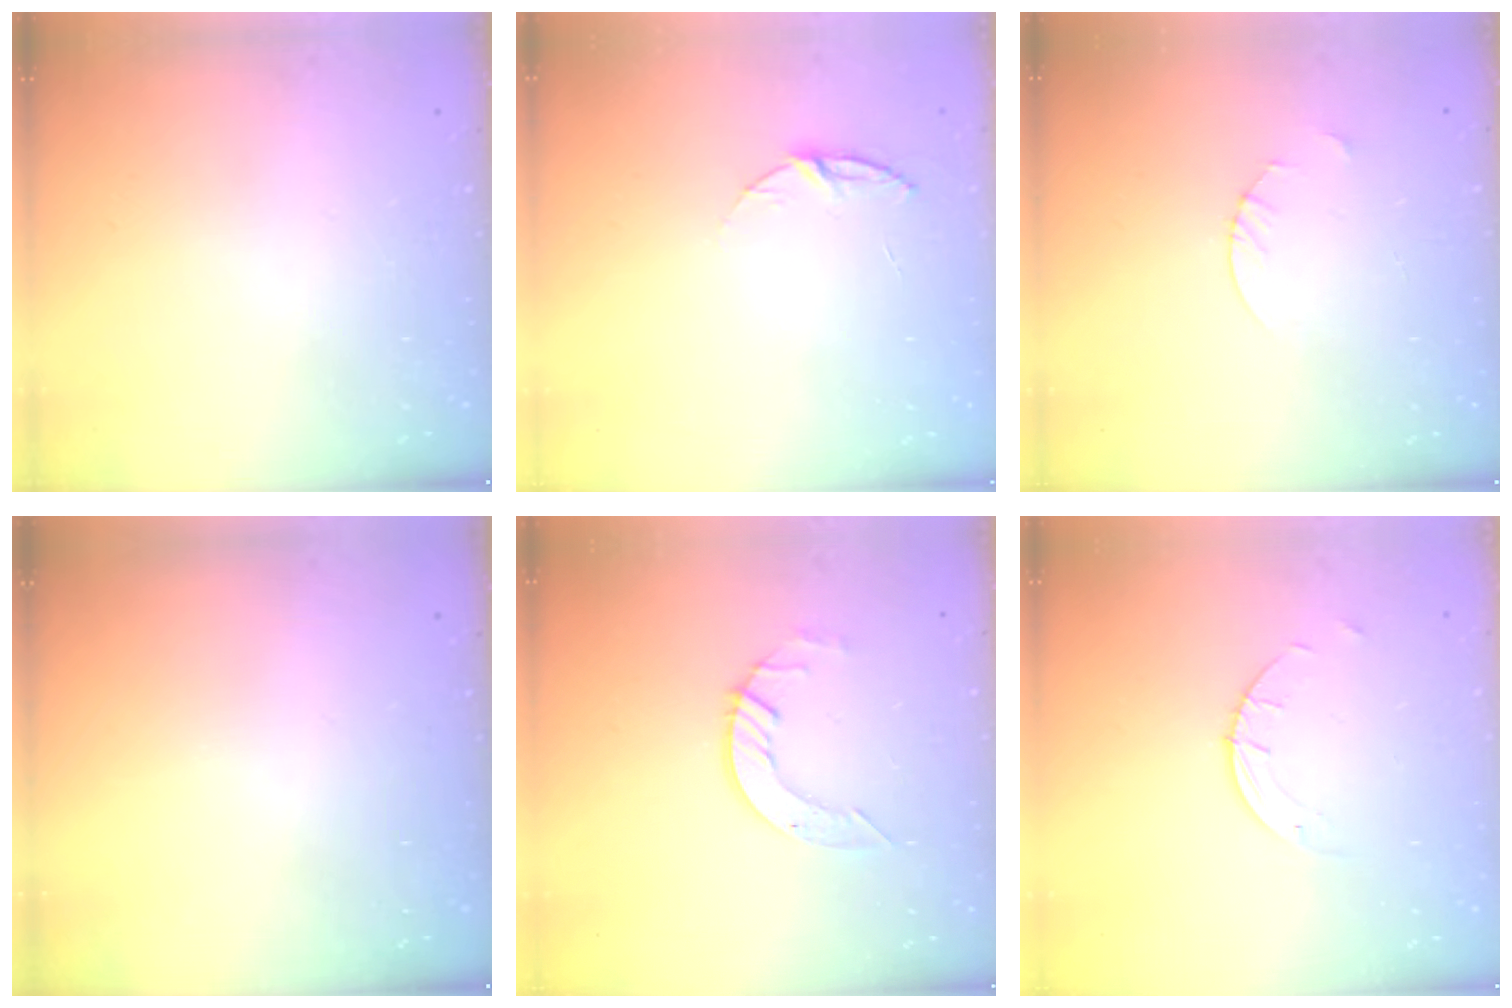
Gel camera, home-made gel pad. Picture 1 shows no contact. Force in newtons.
{"total": 5.9, "press": 5.8, "slide": 0.6}
{"total": 1.8, "press": 1.8, "slide": 0.2}
{"total": 0.0}
{"total": 6.1, "press": 6.1, "slide": 0.5}
{"total": 1.5, "press": 1.5, "slide": 0.1}